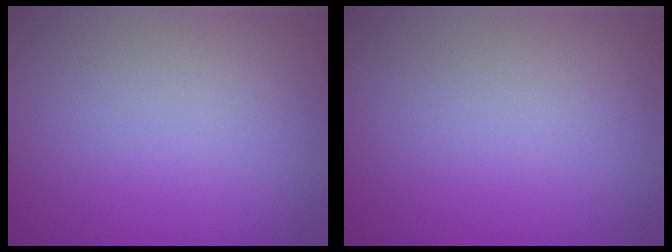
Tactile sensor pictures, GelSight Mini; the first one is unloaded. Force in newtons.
{"total": 0.0}